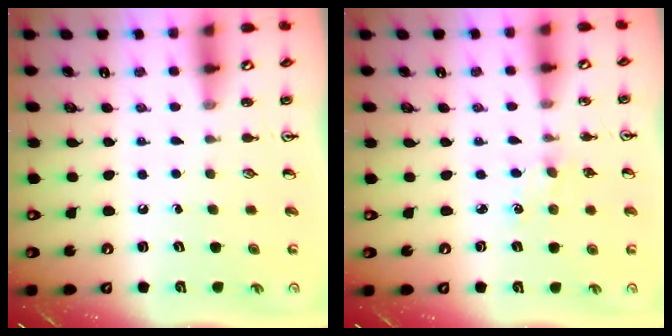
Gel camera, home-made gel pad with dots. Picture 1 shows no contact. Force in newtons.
{"total": 2.9, "press": 2.8, "slide": 0.4}